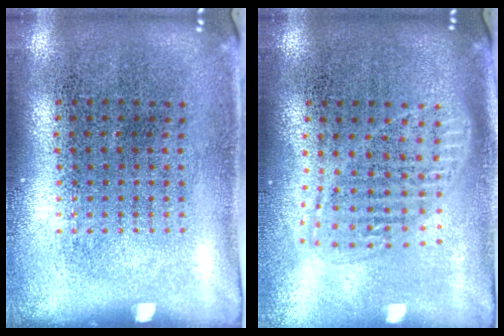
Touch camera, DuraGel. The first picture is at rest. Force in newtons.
{"total": 1.7, "press": 1.4, "slide": 0.9}